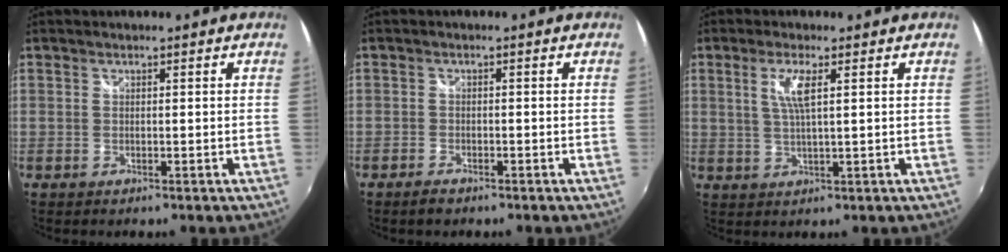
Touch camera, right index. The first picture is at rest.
{"total": 2.0, "force": [-1.7, 0.9, 0.8], "torque": [-0.023, -0.002, -0.032]}
{"total": 4.4, "force": [1.4, 0.4, 4.1], "torque": [-0.082, -0.003, 0.029]}